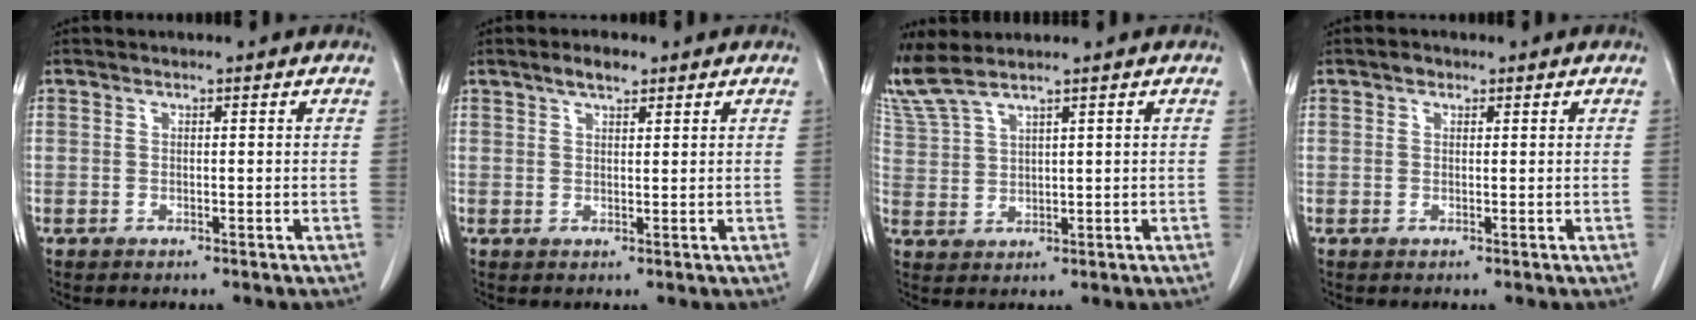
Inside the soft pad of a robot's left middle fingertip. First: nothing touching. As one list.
[{"total": 2.8, "force": [2.0, 1.0, 1.7], "torque": [-0.035, 0.006, 0.034]}, {"total": 5.1, "force": [4.6, -0.4, 2.1], "torque": [-0.065, 0.010, 0.110]}, {"total": 1.0, "force": [0.6, 0.7, 0.3], "torque": [-0.005, 0.002, 0.007]}]